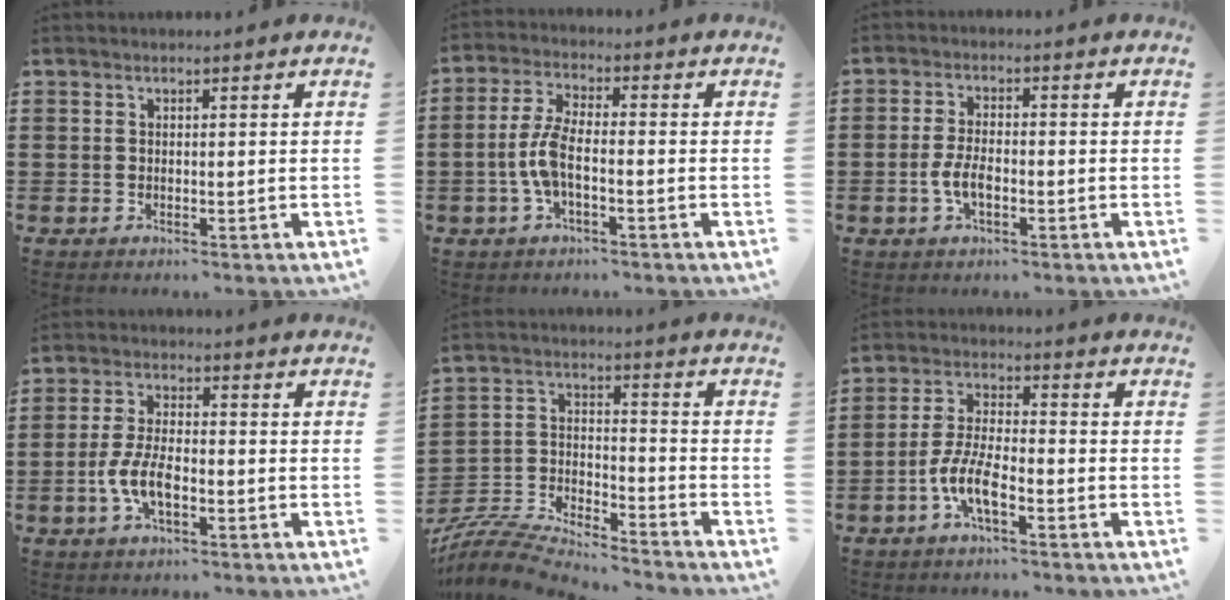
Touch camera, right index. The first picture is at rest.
{"total": 5.9, "force": [-1.5, 2.0, 5.3], "torque": [-0.130, -0.008, -0.035]}
{"total": 4.2, "force": [-1.3, 1.7, 3.6], "torque": [-0.083, -0.002, -0.029]}
{"total": 6.2, "force": [-2.2, 2.6, 5.2], "torque": [-0.121, -0.003, -0.048]}
{"total": 6.8, "force": [-6.6, 1.2, 1.0], "torque": [-0.044, -0.005, -0.138]}
{"total": 6.8, "force": [-3.4, 1.9, 5.6], "torque": [-0.140, -0.012, -0.072]}